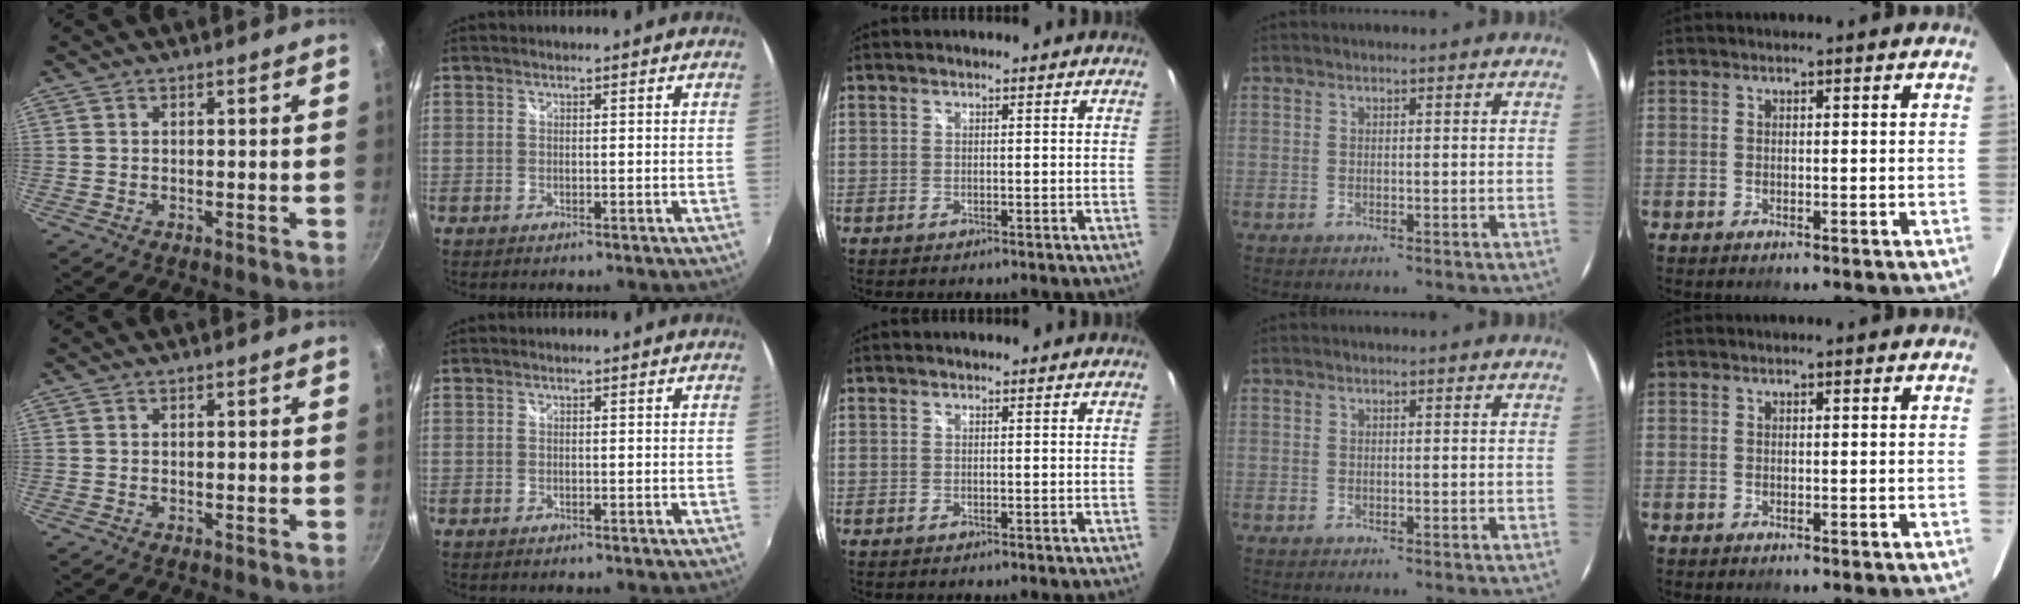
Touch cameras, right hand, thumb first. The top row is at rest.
{}